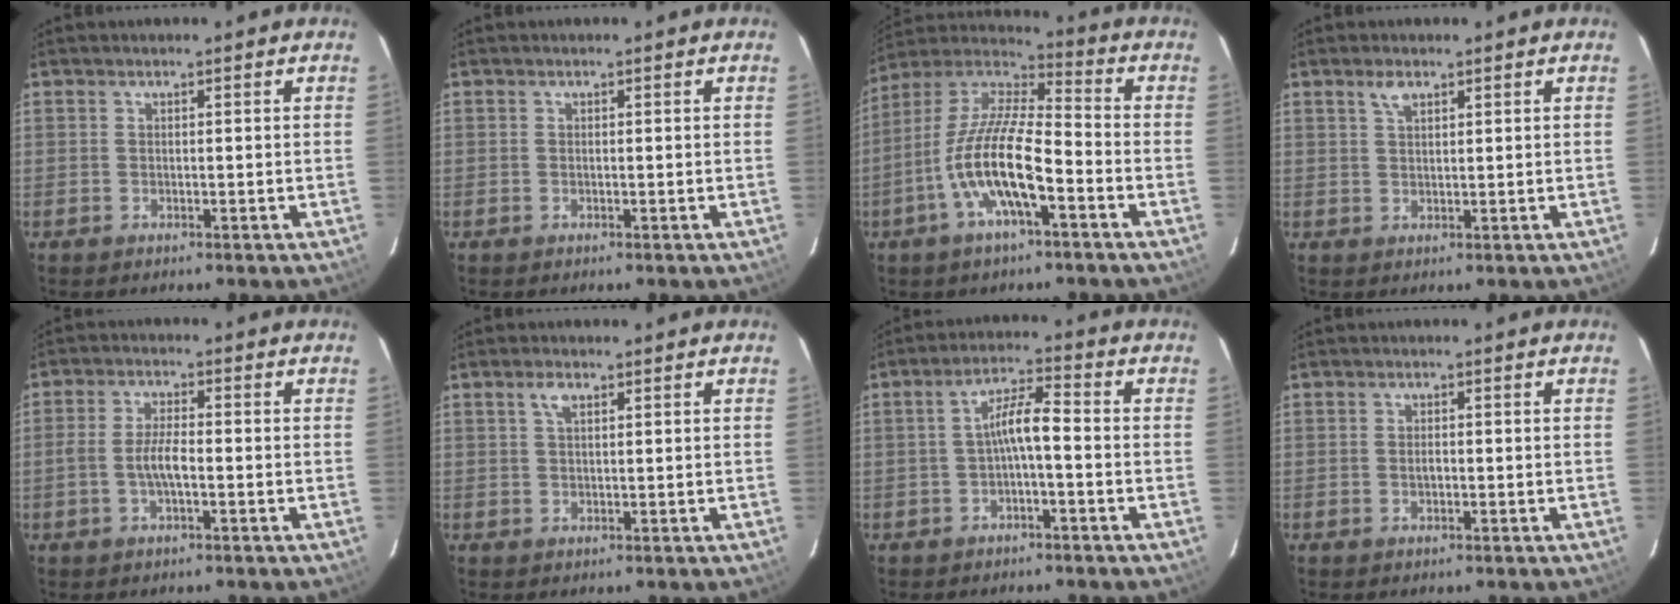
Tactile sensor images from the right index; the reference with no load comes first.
{"total": 0.0}
{"total": 14.9, "force": [-5.9, 3.8, 13.1], "torque": [-0.259, -0.006, -0.117]}
{"total": 2.3, "force": [1.4, 1.0, 1.4], "torque": [-0.026, 0.006, 0.027]}
{"total": 4.5, "force": [-1.3, 1.2, 4.1], "torque": [-0.088, 0.007, -0.026]}
{"total": 2.1, "force": [1.0, 0.9, 1.6], "torque": [-0.031, 0.006, 0.019]}
{"total": 5.1, "force": [-1.5, 0.8, 4.8], "torque": [-0.095, 0.014, -0.026]}
{"total": 1.2, "force": [-0.3, 0.7, 0.9], "torque": [-0.017, 0.003, -0.006]}